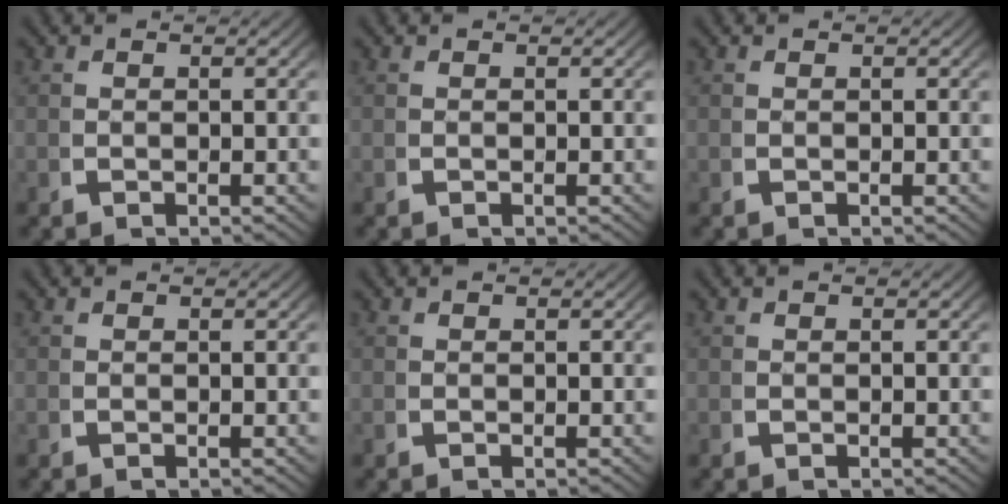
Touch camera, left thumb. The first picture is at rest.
{"total": 0.0}
{"total": 0.0}
{"total": 0.0}
{"total": 0.0}
{"total": 0.0}